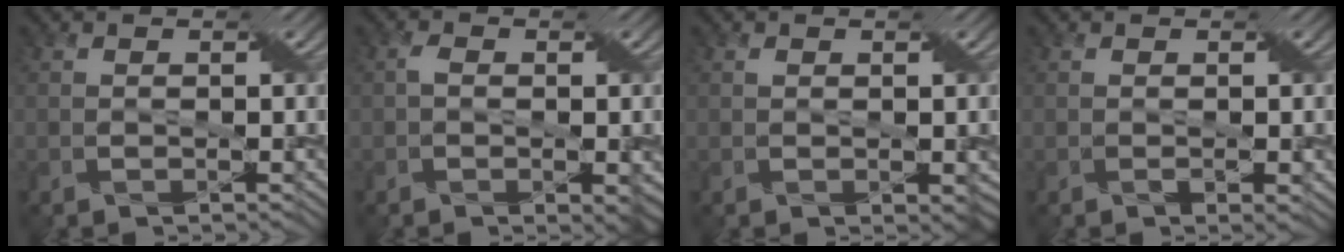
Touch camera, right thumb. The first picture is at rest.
{"total": 4.0, "force": [-0.7, 2.2, 3.3], "torque": [-0.051, -0.003, -0.011]}
{"total": 2.4, "force": [0.2, 1.5, 1.9], "torque": [-0.022, -0.004, 0.009]}
{"total": 1.4, "force": [-0.1, 0.6, 1.2], "torque": [-0.018, -0.005, 0.003]}